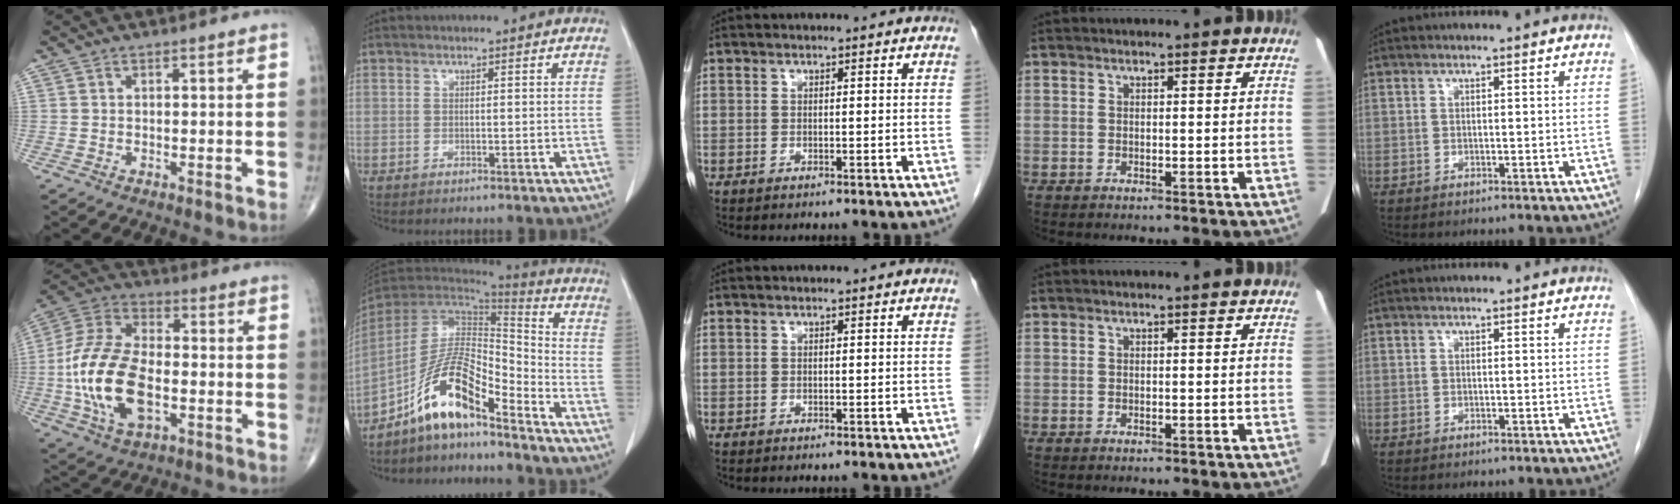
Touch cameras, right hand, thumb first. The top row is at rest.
{"thumb": {"total": 18.5, "force": [-3.3, 10.1, 15.1], "torque": [-0.306, 0.018, -0.060]}, "index": {"total": 12.0, "force": [-8.4, 2.6, 8.1], "torque": [-0.157, 0.018, -0.153]}}